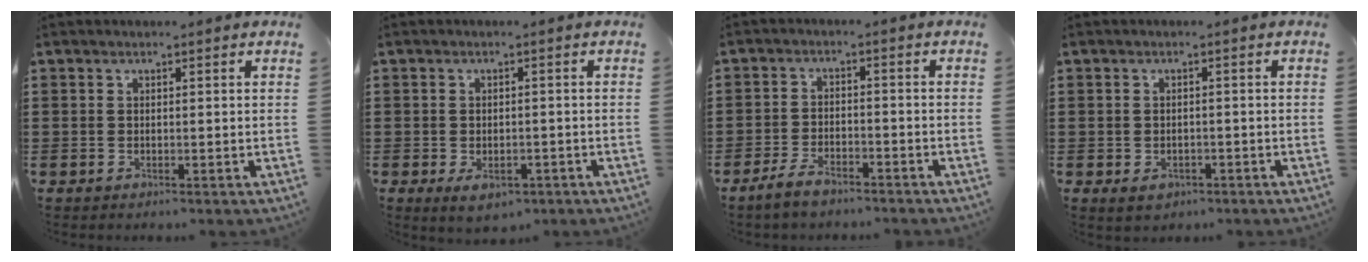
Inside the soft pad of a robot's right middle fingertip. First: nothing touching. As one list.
[{"total": 3.0, "force": [-1.7, 1.7, 1.8], "torque": [-0.032, 0.001, -0.031]}, {"total": 4.2, "force": [-3.4, 1.4, 2.0], "torque": [-0.048, 0.006, -0.068]}, {"total": 1.6, "force": [-0.9, 1.3, 0.4], "torque": [-0.013, 0.000, -0.019]}]